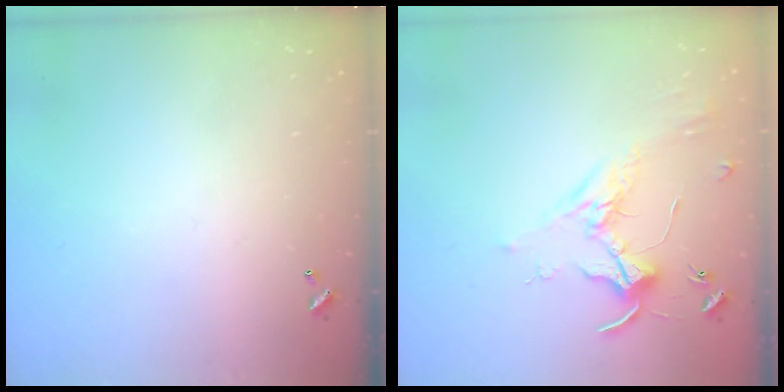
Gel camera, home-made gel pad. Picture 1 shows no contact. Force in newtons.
{"total": 1.7, "press": 1.7, "slide": 0.4}